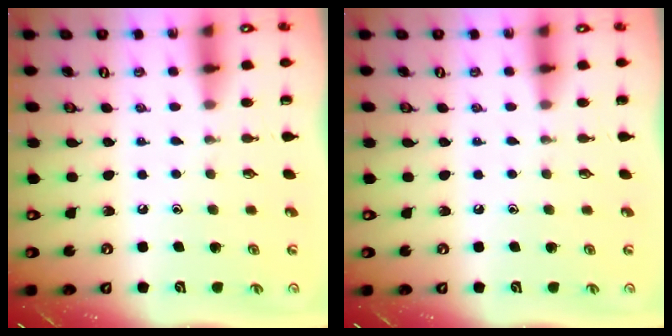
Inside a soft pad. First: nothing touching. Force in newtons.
{"total": 0.0}